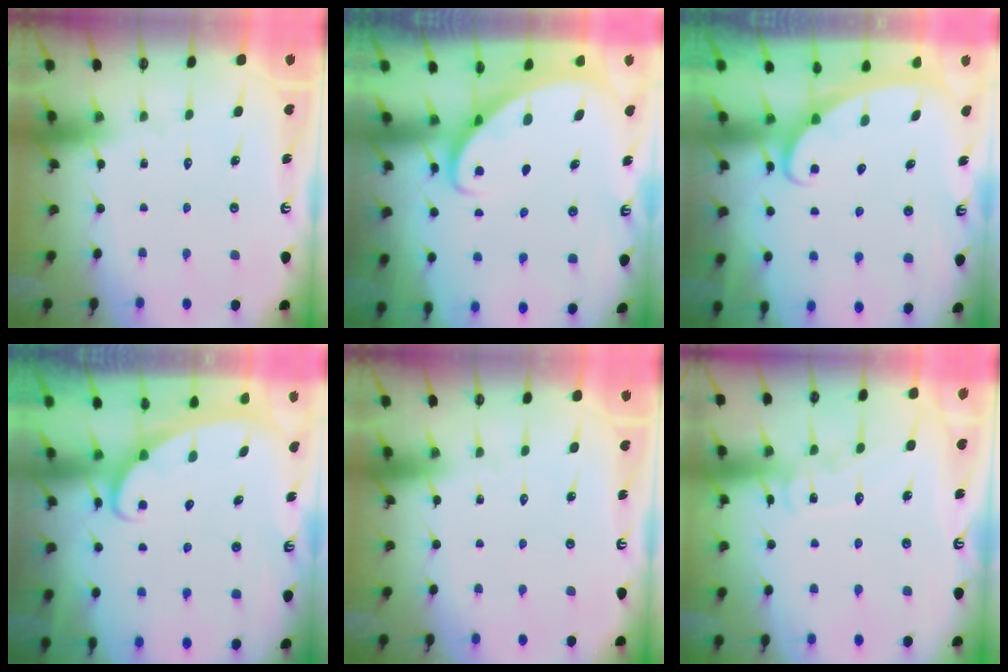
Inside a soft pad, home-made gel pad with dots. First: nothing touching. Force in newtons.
{"total": 2.6, "press": 2.6, "slide": 0.3}
{"total": 2.4, "press": 2.4, "slide": 0.3}
{"total": 2.6, "press": 2.6, "slide": 0.3}
{"total": 0.0}
{"total": 9.3, "press": 9.3, "slide": 0.7}